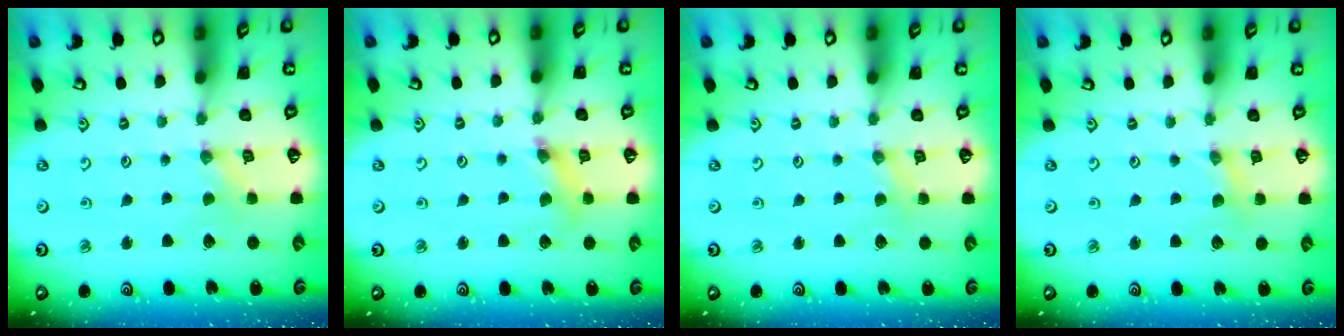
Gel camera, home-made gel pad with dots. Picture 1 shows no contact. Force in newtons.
{"total": 5.2, "press": 5.2, "slide": 0.6}
{"total": 2.5, "press": 2.5, "slide": 0.3}
{"total": 0.8, "press": 0.8, "slide": 0.2}